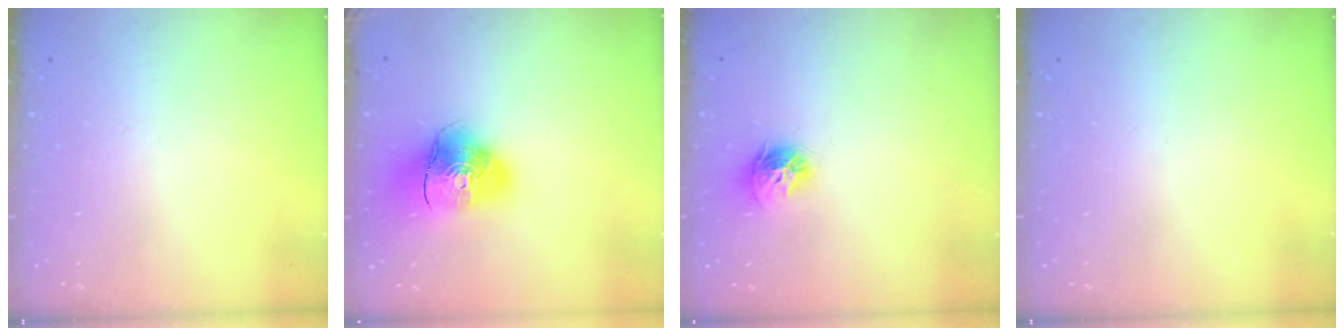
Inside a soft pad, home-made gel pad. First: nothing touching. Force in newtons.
{"total": 12.7, "press": 12.6, "slide": 2.0}
{"total": 9.6, "press": 9.6, "slide": 0.9}
{"total": 0.0}